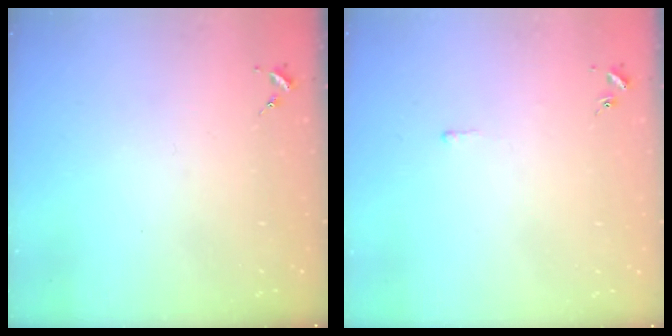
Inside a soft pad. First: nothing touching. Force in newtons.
{"total": 2.6, "press": 2.6, "slide": 0.4}